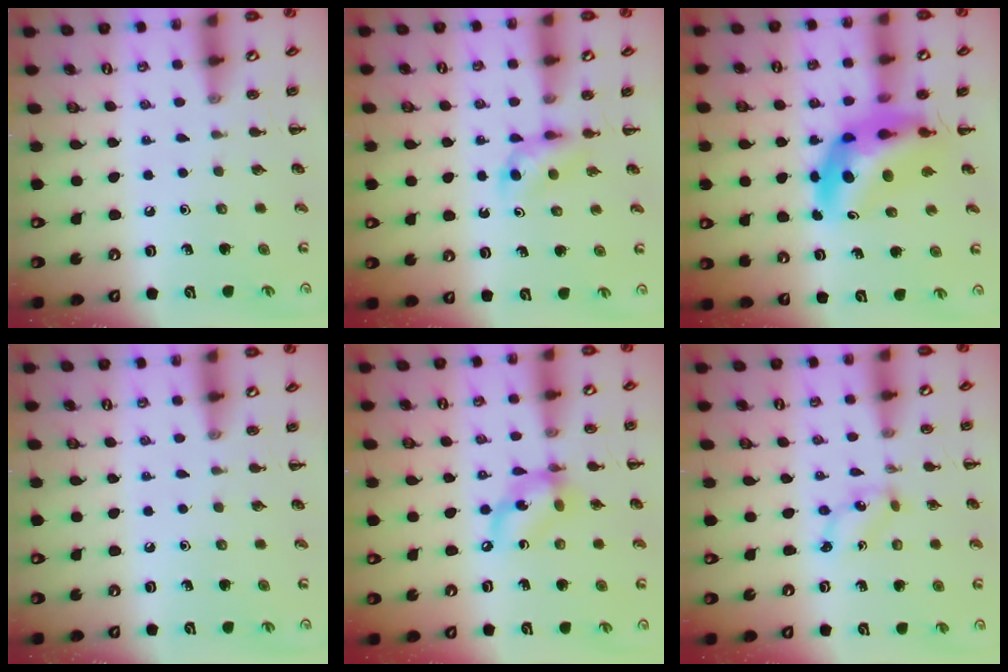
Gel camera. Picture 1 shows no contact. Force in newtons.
{"total": 3.7, "press": 3.4, "slide": 1.4}
{"total": 11.8, "press": 11.2, "slide": 3.7}
{"total": 0.0}
{"total": 11.0, "press": 10.8, "slide": 2.4}
{"total": 1.6, "press": 1.5, "slide": 0.3}